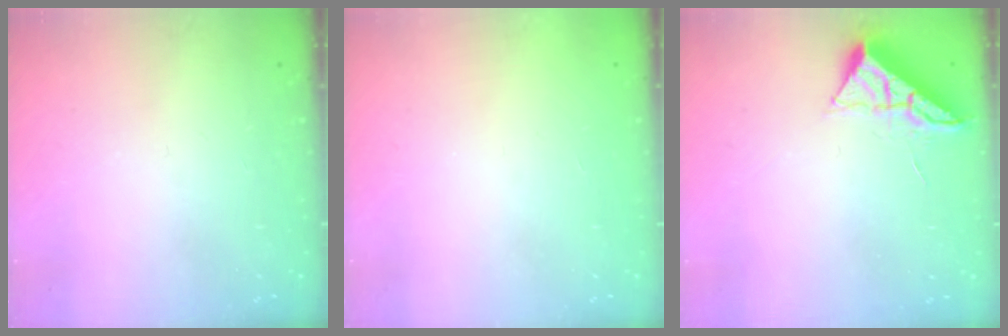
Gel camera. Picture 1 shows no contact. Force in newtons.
{"total": 1.5, "press": 1.5, "slide": 0.1}
{"total": 6.5, "press": 6.5, "slide": 0.1}